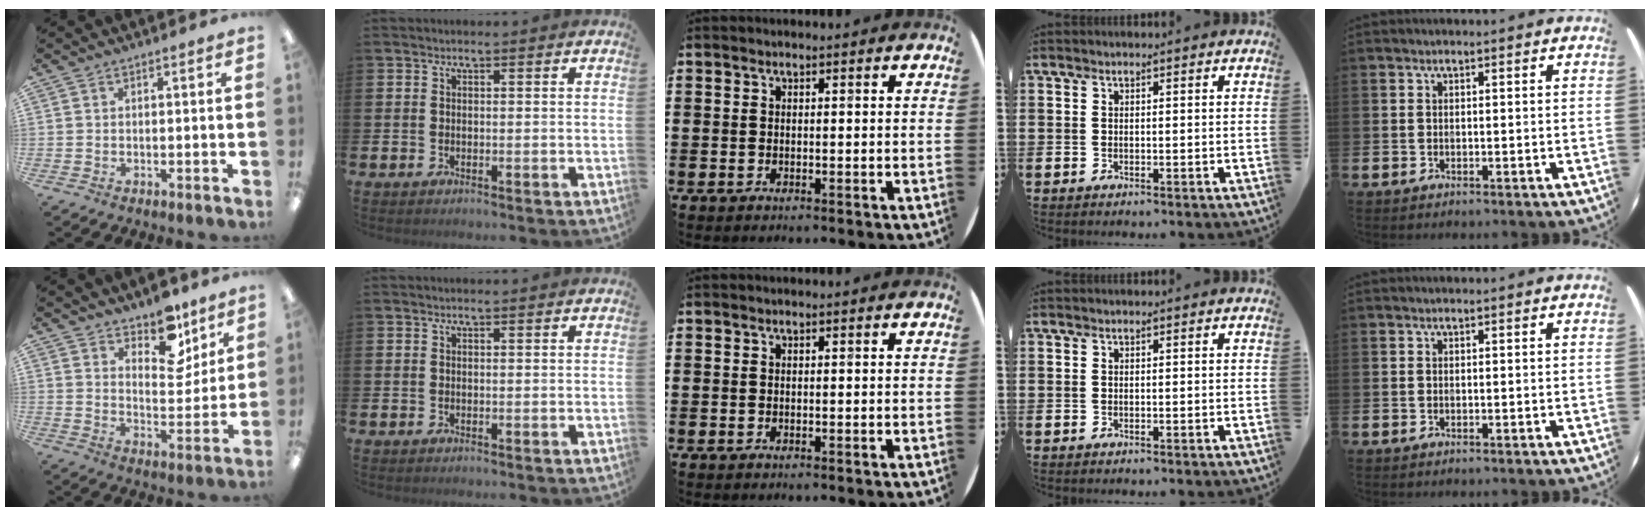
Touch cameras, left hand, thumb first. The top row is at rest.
{"thumb": {"total": 10.9, "force": [8.5, 5.2, 4.4], "torque": [-0.046, -0.059, 0.150]}}